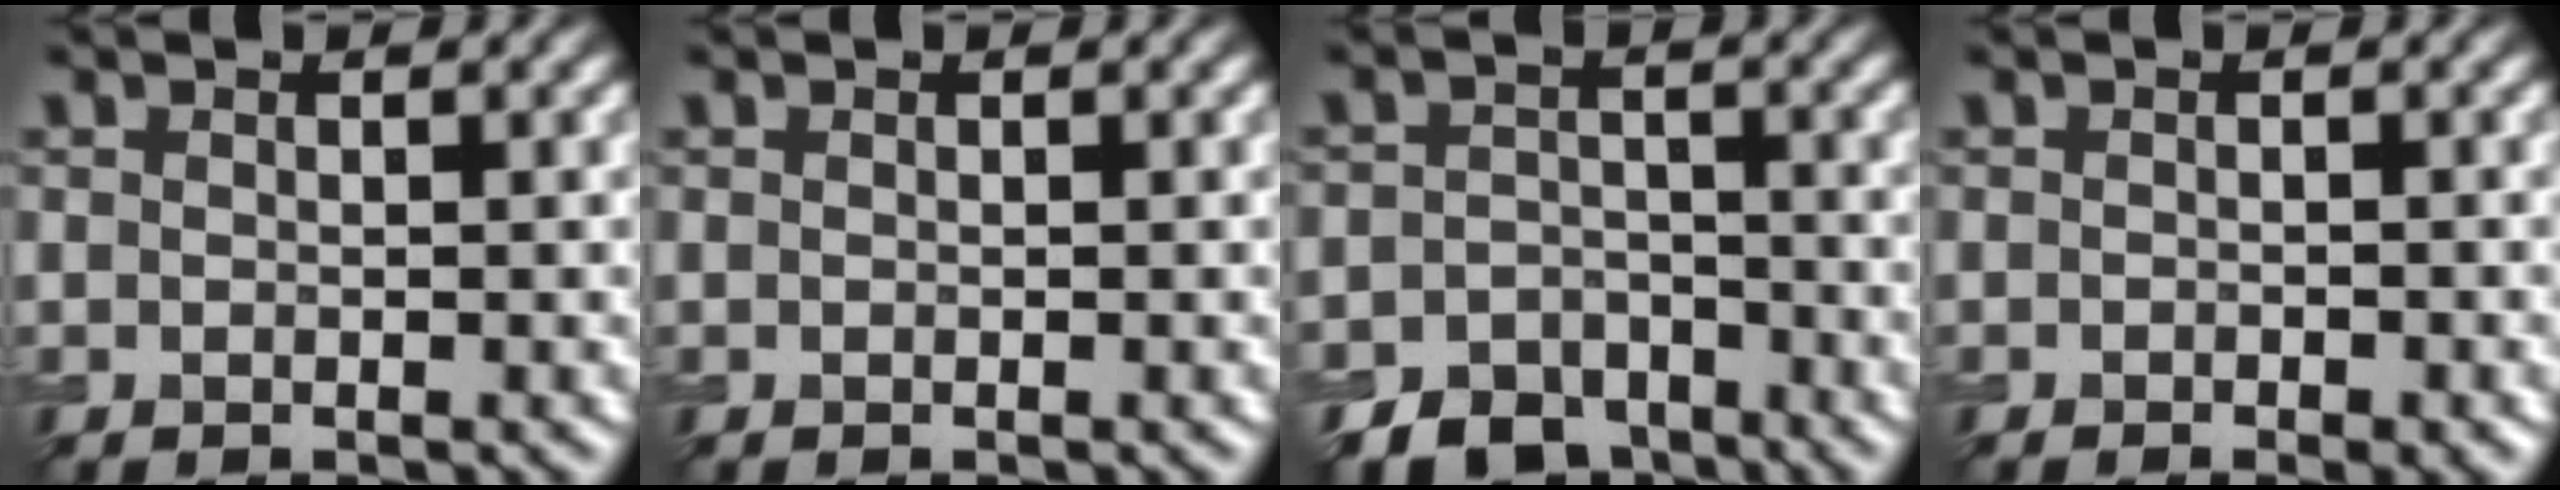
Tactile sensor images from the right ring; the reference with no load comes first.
{"total": 0.0}
{"total": 6.5, "force": [-5.1, 3.9, 1.4], "torque": [-0.014, -0.016, -0.079]}
{"total": 1.2, "force": [-0.7, 0.6, 0.8], "torque": [-0.013, -0.003, -0.010]}